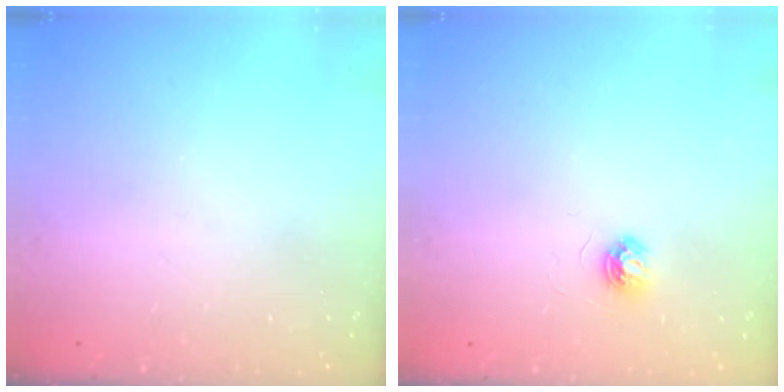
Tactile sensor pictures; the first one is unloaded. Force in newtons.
{"total": 3.7, "press": 3.7, "slide": 0.4}